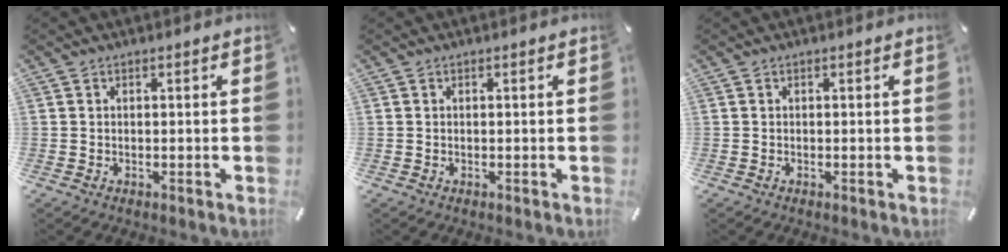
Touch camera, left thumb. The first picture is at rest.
{"total": 0.0}
{"total": 0.0}